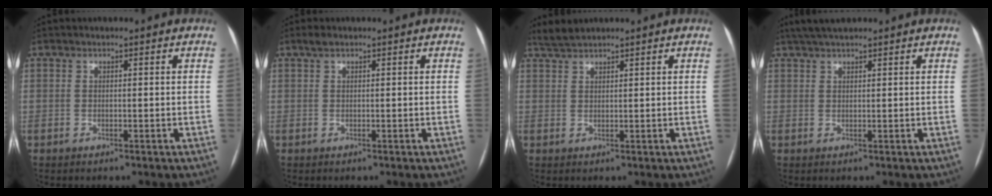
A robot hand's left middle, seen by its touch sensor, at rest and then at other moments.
{"total": 1.1, "force": [0.8, 0.3, 0.7], "torque": [-0.016, 0.014, 0.016]}
{"total": 2.5, "force": [2.4, 0.1, 0.5], "torque": [-0.015, 0.015, 0.050]}
{"total": 4.6, "force": [3.8, 0.7, 2.5], "torque": [-0.043, 0.029, 0.068]}